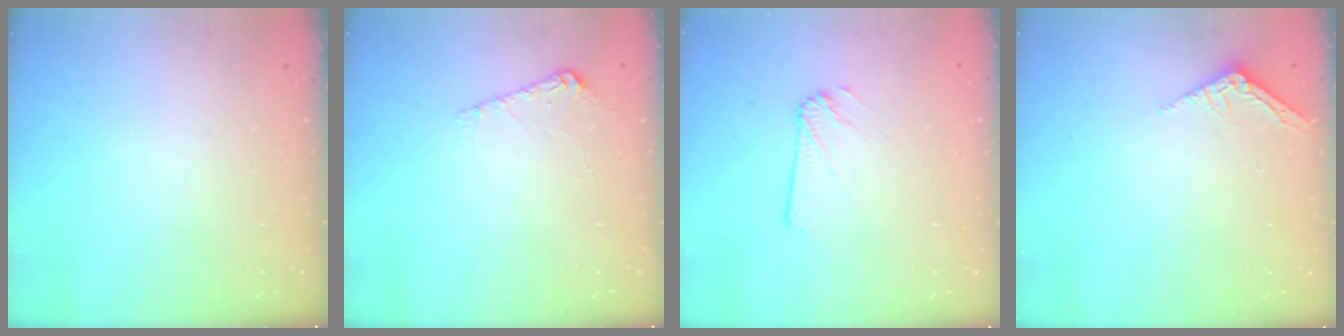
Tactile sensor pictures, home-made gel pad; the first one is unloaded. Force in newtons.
{"total": 5.7, "press": 5.7, "slide": 0.5}
{"total": 2.1, "press": 2.1, "slide": 0.1}
{"total": 3.0, "press": 3.0, "slide": 0.2}